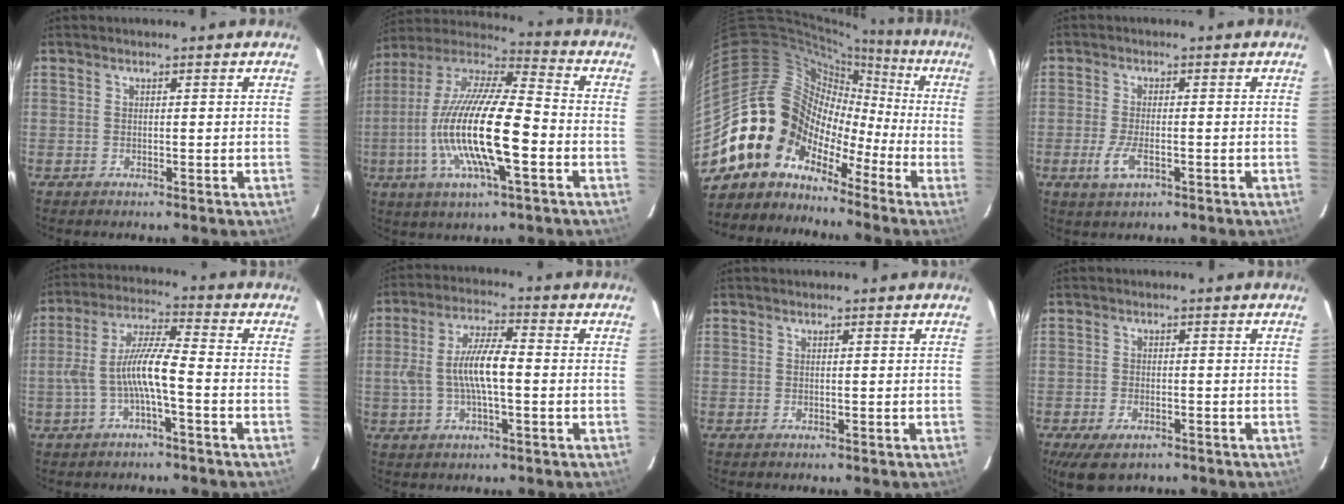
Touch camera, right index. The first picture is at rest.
{"total": 21.1, "force": [-4.7, 5.0, 19.9], "torque": [-0.381, -0.017, -0.094]}
{"total": 14.7, "force": [-7.9, 11.7, 4.0], "torque": [-0.081, 0.035, -0.163]}
{"total": 4.7, "force": [-1.9, 1.7, 3.9], "torque": [-0.089, -0.008, -0.035]}
{"total": 8.9, "force": [-2.6, 1.1, 8.5], "torque": [-0.182, 0.011, -0.044]}
{"total": 9.6, "force": [-0.8, 2.7, 9.2], "torque": [-0.182, 0.008, -0.012]}
{"total": 0.0}
{"total": 6.7, "force": [-4.4, 3.4, 3.7], "torque": [-0.089, -0.020, -0.074]}